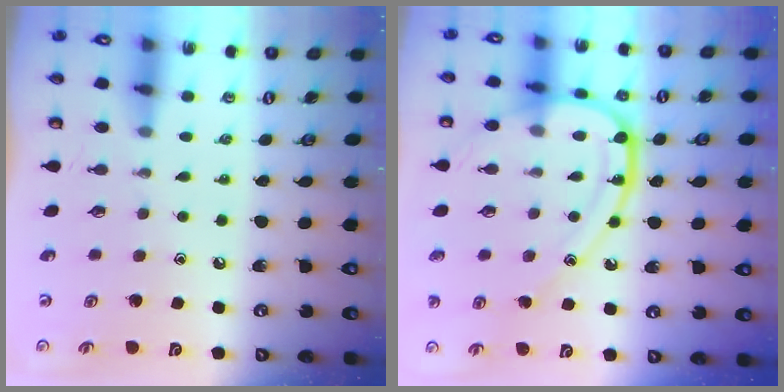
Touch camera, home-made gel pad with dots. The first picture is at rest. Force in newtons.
{"total": 15.3, "press": 15.2, "slide": 1.6}